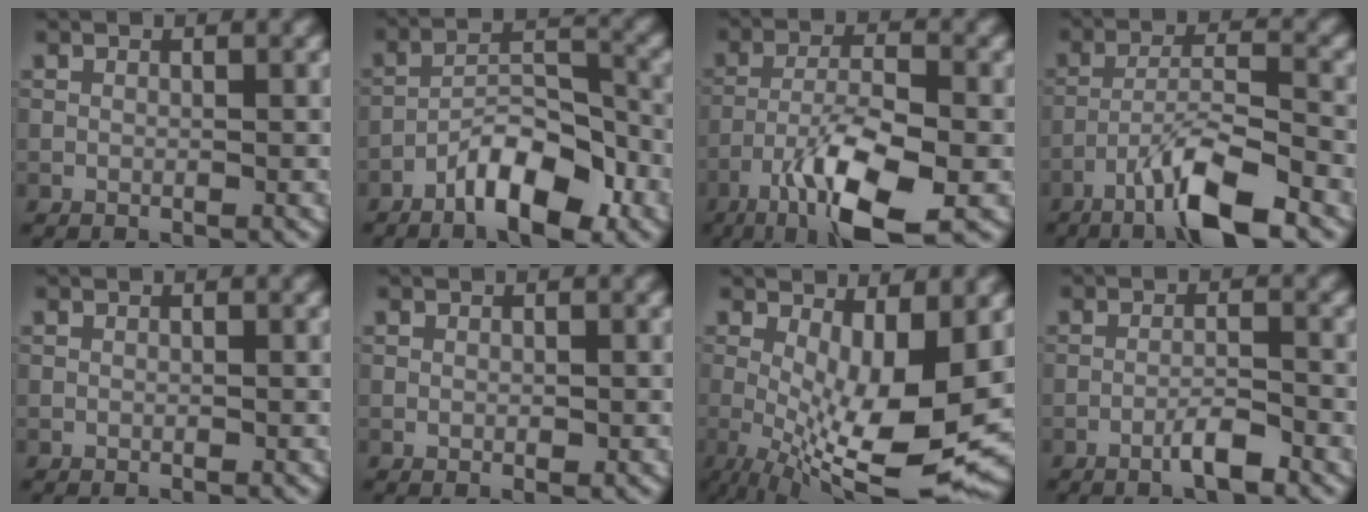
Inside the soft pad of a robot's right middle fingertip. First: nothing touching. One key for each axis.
{"total": 7.3, "fx": -4.3, "fy": 2.5, "fz": 5.3, "tx": -0.081, "ty": 0.015, "tz": -0.077}
{"total": 10.0, "fx": -5.3, "fy": 2.9, "fz": 7.9, "tx": -0.144, "ty": -0.004, "tz": -0.099}
{"total": 7.6, "fx": -4.8, "fy": 1.4, "fz": 5.7, "tx": -0.102, "ty": 0.007, "tz": -0.089}
{"total": 0.0}
{"total": 0.8, "fx": -0.1, "fy": 0.4, "fz": 0.6, "tx": -0.011, "ty": 0.000, "tz": -0.001}
{"total": 11.5, "fx": -1.0, "fy": 3.8, "fz": 10.8, "tx": -0.177, "ty": -0.026, "tz": -0.005}
{"total": 2.5, "fx": -1.6, "fy": 0.3, "fz": 1.9, "tx": -0.033, "ty": 0.006, "tz": -0.032}